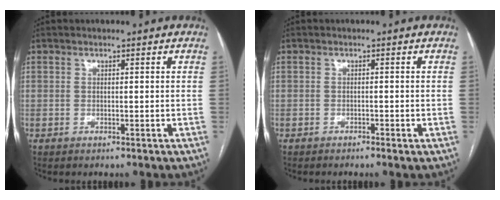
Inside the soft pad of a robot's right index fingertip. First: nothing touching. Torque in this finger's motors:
{"motor_torque": [-1.26, -0.63, -0.53, -0.11]}